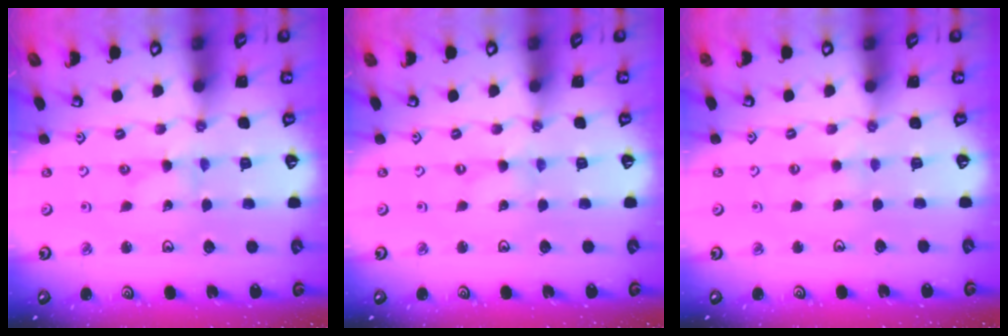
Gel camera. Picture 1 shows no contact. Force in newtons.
{"total": 0.0}
{"total": 0.6, "press": 0.6, "slide": 0.2}